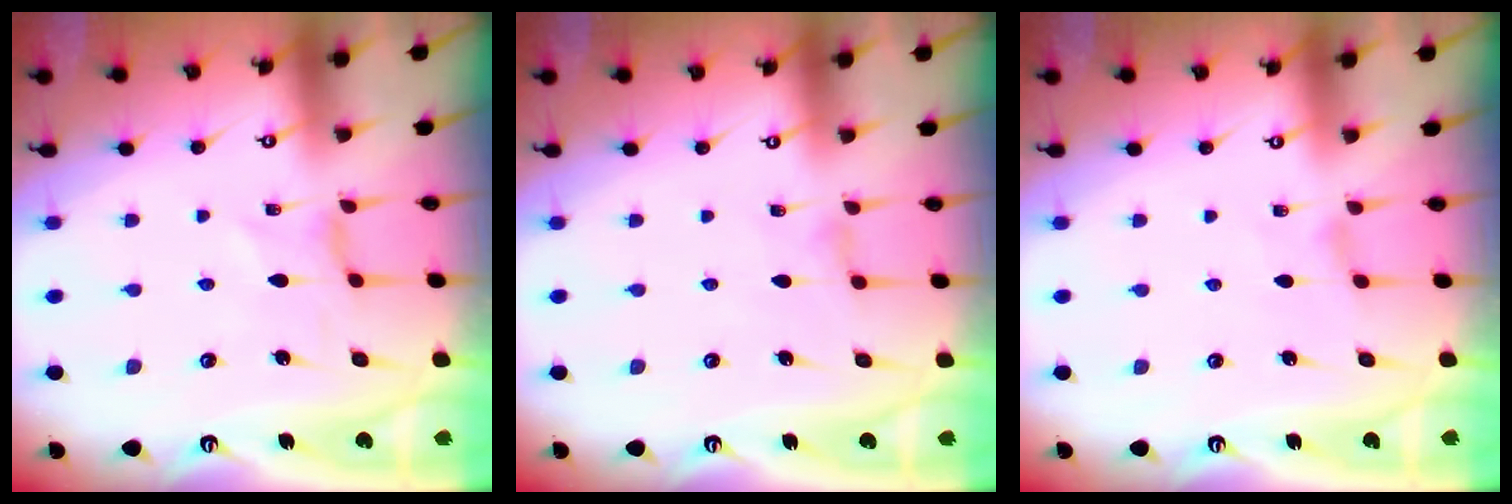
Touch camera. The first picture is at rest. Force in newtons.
{"total": 1.4, "press": 1.3, "slide": 0.3}
{"total": 0.9, "press": 0.8, "slide": 0.4}